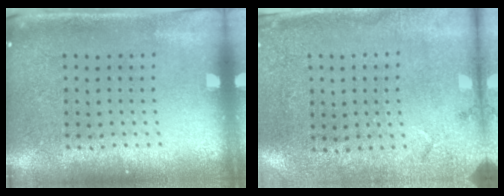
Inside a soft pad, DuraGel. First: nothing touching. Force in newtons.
{"total": 2.7, "press": 2.2, "slide": 1.6}